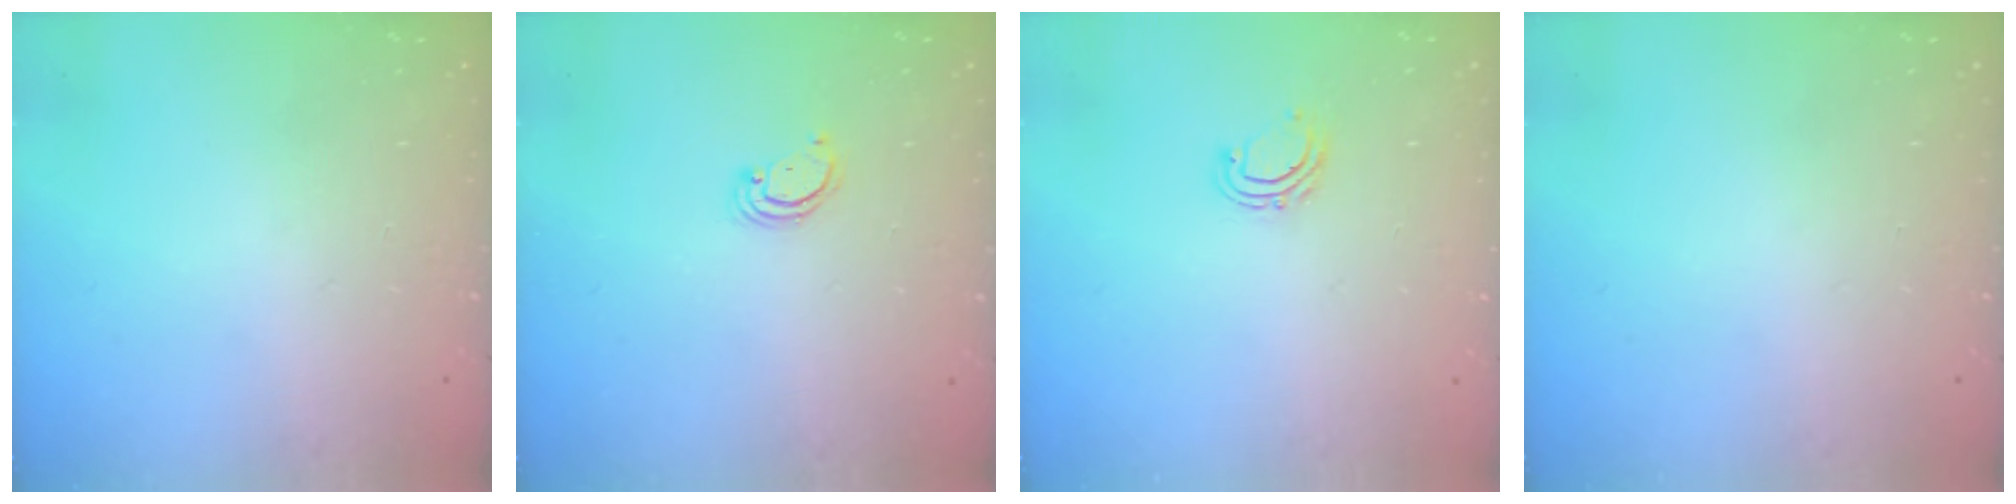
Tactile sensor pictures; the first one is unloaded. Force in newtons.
{"total": 1.7, "press": 1.7, "slide": 0.1}
{"total": 5.8, "press": 5.7, "slide": 1.1}
{"total": 0.0}